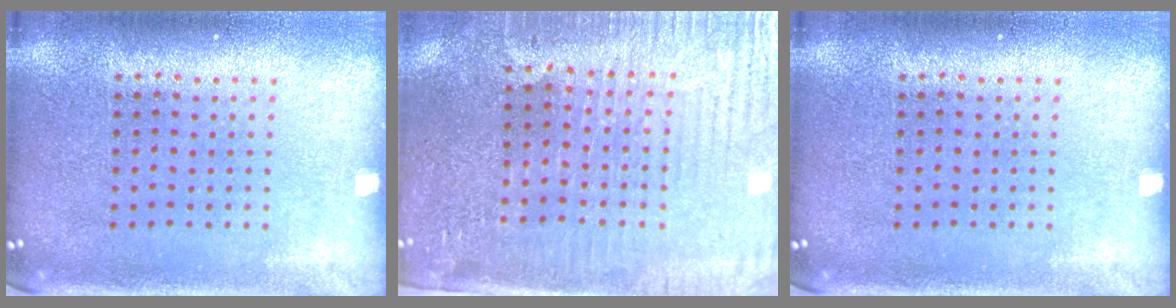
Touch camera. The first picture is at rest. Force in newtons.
{"total": 3.8, "press": 3.5, "slide": 1.4}
{"total": 0.0}